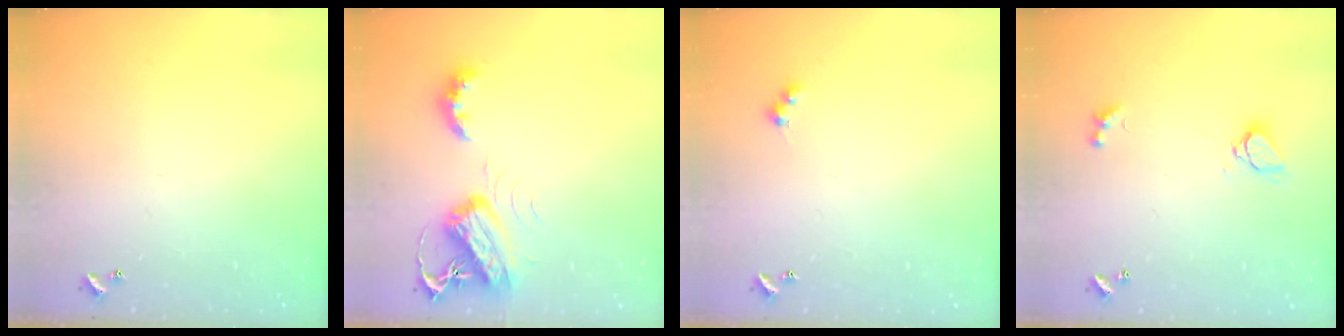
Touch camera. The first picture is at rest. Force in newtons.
{"total": 7.0, "press": 7.0, "slide": 0.1}
{"total": 3.0, "press": 2.9, "slide": 0.5}
{"total": 2.1, "press": 2.0, "slide": 0.5}